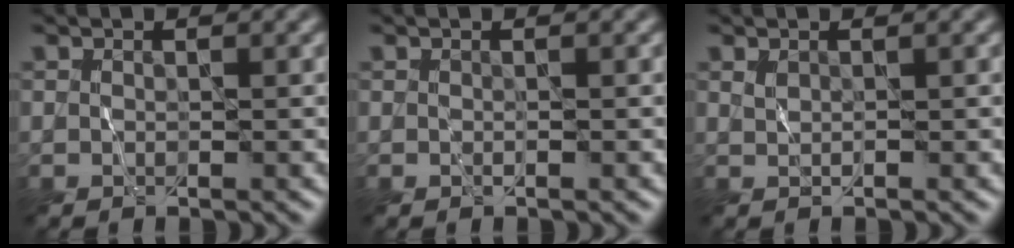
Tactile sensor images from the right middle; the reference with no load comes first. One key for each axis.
{"total": 0.0}
{"total": 0.7, "fx": 0.4, "fy": 0.3, "fz": 0.5, "tx": -0.014, "ty": -0.001, "tz": 0.007}